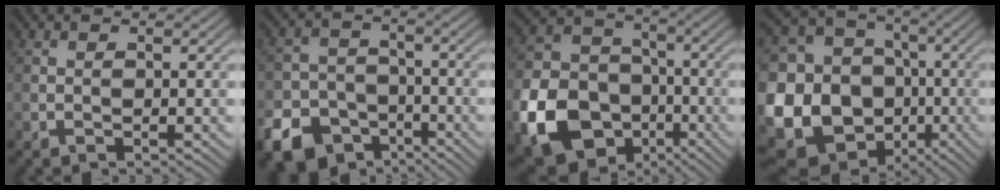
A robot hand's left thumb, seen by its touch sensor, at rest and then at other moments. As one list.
[{"total": 12.7, "force": [-8.0, 9.1, 3.8], "torque": [-0.097, -0.051, -0.140]}, {"total": 15.9, "force": [-6.2, 12.2, 8.0], "torque": [-0.207, -0.047, -0.121]}, {"total": 23.3, "force": [-6.7, 20.1, 9.7], "torque": [-0.253, -0.012, -0.133]}]